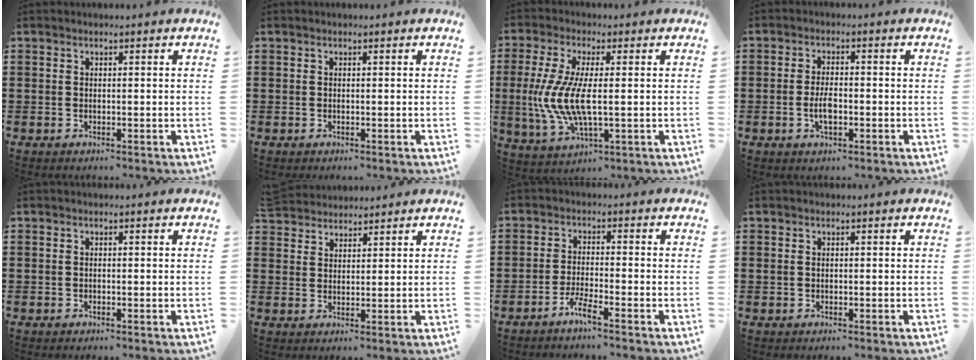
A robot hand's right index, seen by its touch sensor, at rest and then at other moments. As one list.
[{"total": 0.0}, {"total": 8.8, "force": [-0.6, 2.7, 8.4], "torque": [-0.199, -0.019, -0.020]}, {"total": 3.6, "force": [-0.9, 1.3, 3.2], "torque": [-0.066, 0.001, -0.019]}, {"total": 0.0}, {"total": 3.5, "force": [3.4, 0.8, -0.2], "torque": [-0.006, -0.004, 0.068]}, {"total": 3.0, "force": [-2.4, -0.3, 1.8], "torque": [-0.046, -0.003, -0.049]}, {"total": 0.5, "force": [0.2, 0.4, 0.3], "torque": [-0.007, 0.002, 0.003]}]